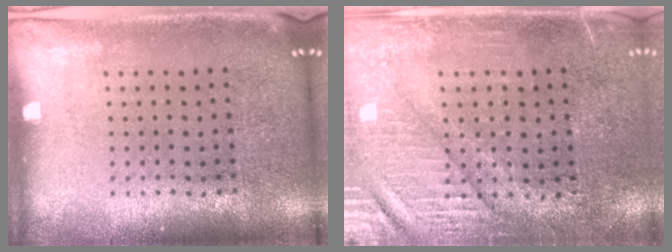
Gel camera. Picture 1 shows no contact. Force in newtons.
{"total": 3.4, "press": 3.0, "slide": 1.7}